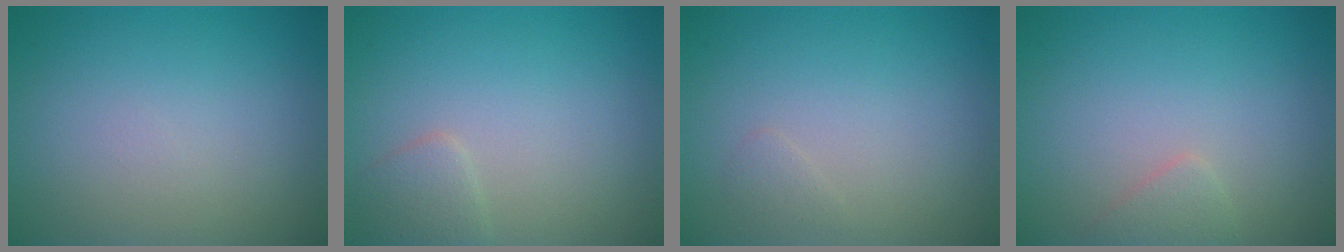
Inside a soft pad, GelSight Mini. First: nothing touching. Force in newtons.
{"total": 1.5, "press": 1.5, "slide": 0.0}
{"total": 0.6, "press": 0.6, "slide": 0.0}
{"total": 1.2, "press": 1.1, "slide": 0.1}